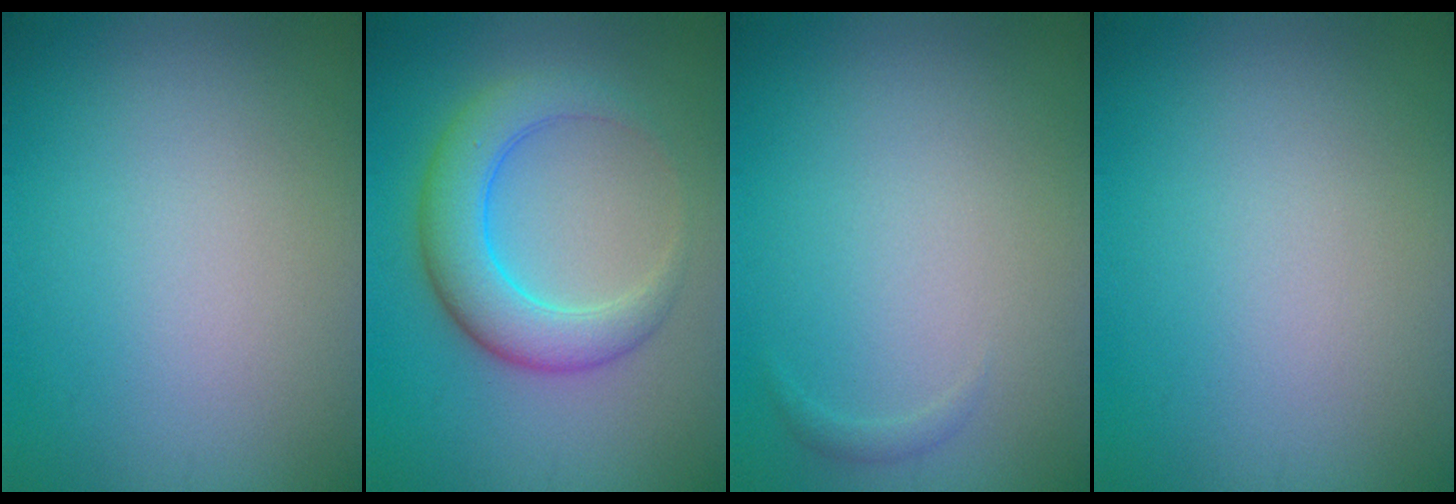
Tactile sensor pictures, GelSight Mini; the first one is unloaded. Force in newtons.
{"total": 5.4, "press": 5.4, "slide": 0.1}
{"total": 0.5, "press": 0.5, "slide": 0.0}
{"total": 0.0}